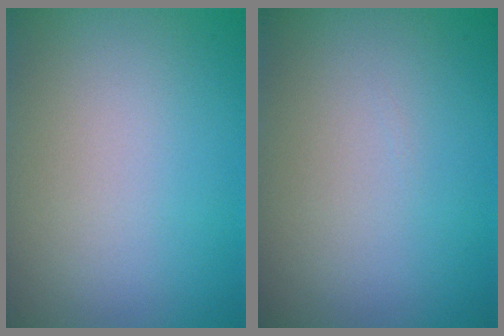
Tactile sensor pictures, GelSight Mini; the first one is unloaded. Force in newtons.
{"total": 0.0}